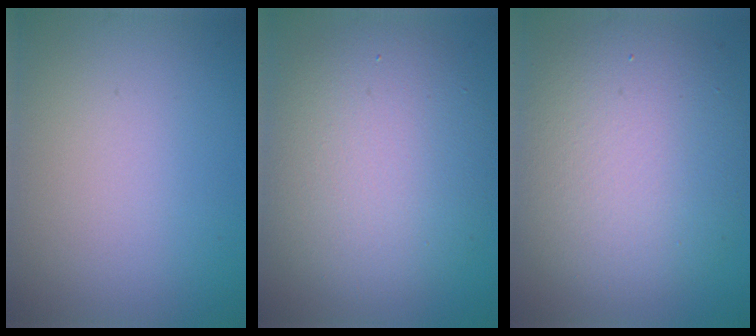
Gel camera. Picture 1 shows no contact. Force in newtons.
{"total": 8.9, "press": 8.9, "slide": 0.3}
{"total": 9.4, "press": 9.4, "slide": 0.6}